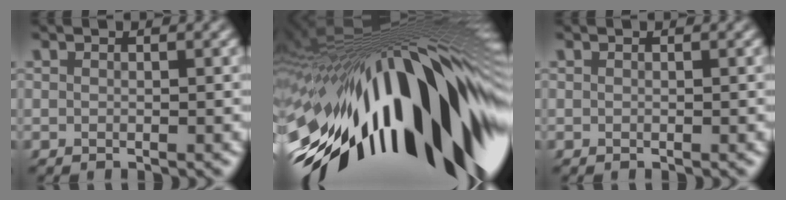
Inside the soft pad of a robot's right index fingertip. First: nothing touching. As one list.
[{"total": 26.4, "force": [-6.1, 13.2, 22.1], "torque": [-0.313, 0.031, -0.093]}, {"total": 0.0}]